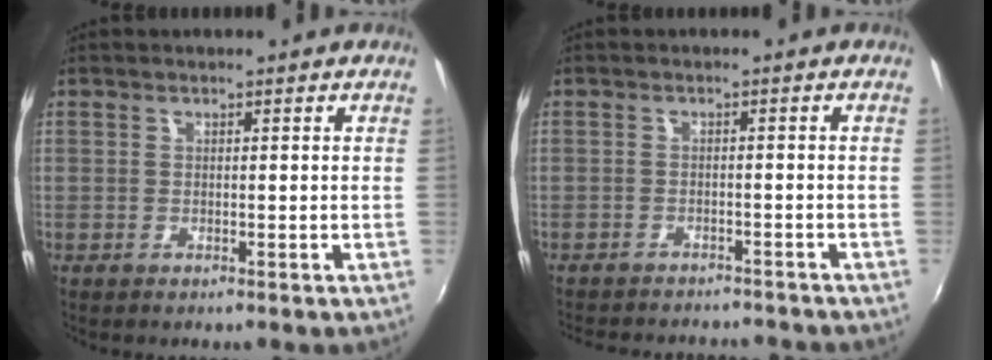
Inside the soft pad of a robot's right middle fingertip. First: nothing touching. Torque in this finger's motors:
{"motor_torque": [0.30, -0.52, 0.05, 0.01]}